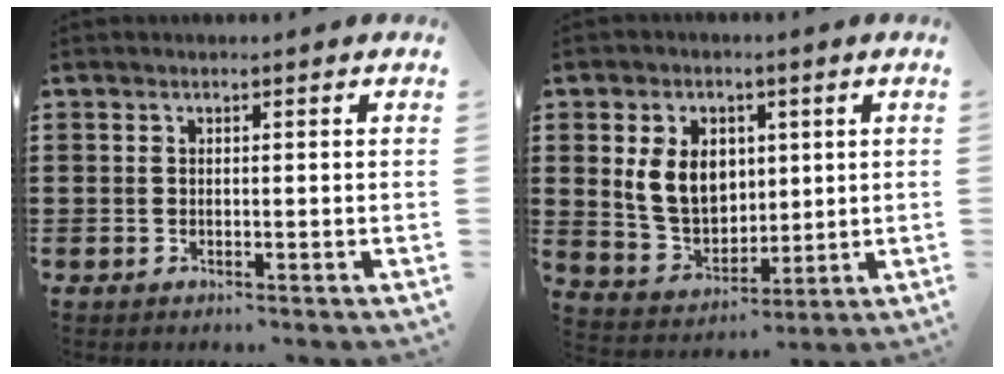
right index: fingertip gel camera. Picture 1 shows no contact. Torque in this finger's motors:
{"motor_torque": [0.62, -0.02, 0.90, 0.16]}